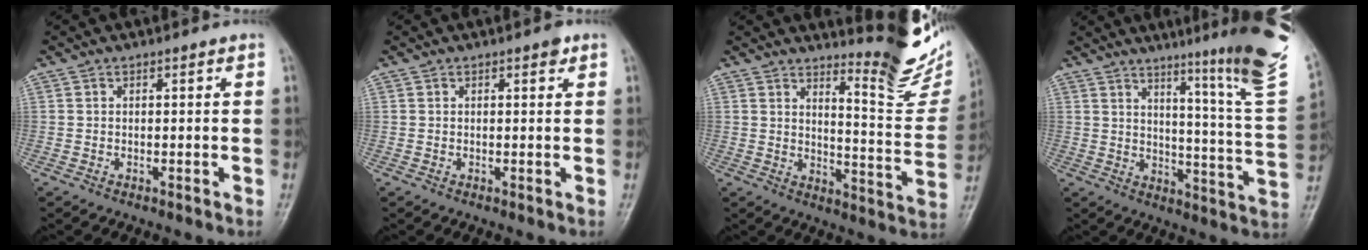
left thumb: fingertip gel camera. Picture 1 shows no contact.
{"total": 1.3, "force": [0.8, 0.5, 0.9], "torque": [-0.007, -0.001, 0.007]}
{"total": 13.9, "force": [12.4, 2.1, 6.1], "torque": [-0.056, -0.136, 0.154]}
{"total": 20.4, "force": [13.2, 0.3, 15.6], "torque": [-0.195, -0.092, 0.173]}